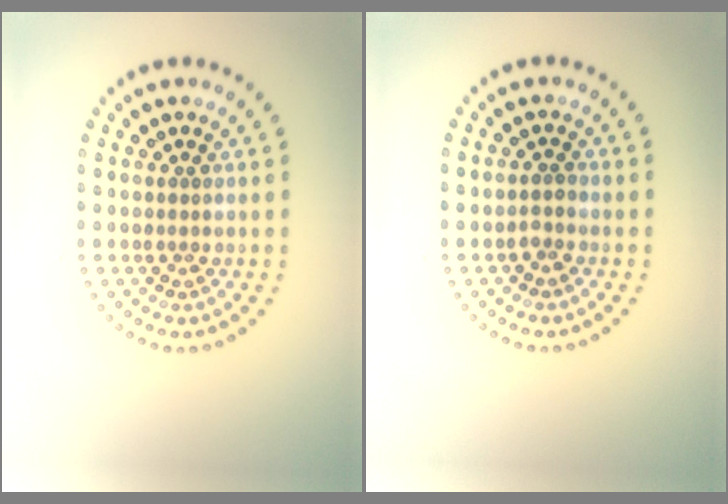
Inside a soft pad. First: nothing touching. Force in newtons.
{"total": 0.8, "press": 0.8, "slide": 0.3}